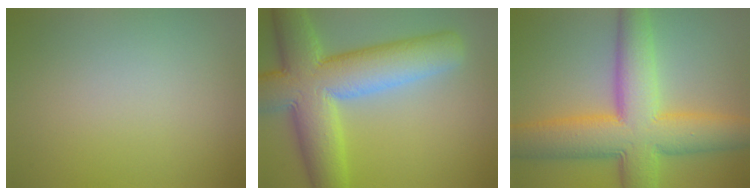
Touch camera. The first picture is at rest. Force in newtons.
{"total": 11.8, "press": 11.8, "slide": 0.7}
{"total": 11.1, "press": 11.1, "slide": 0.4}